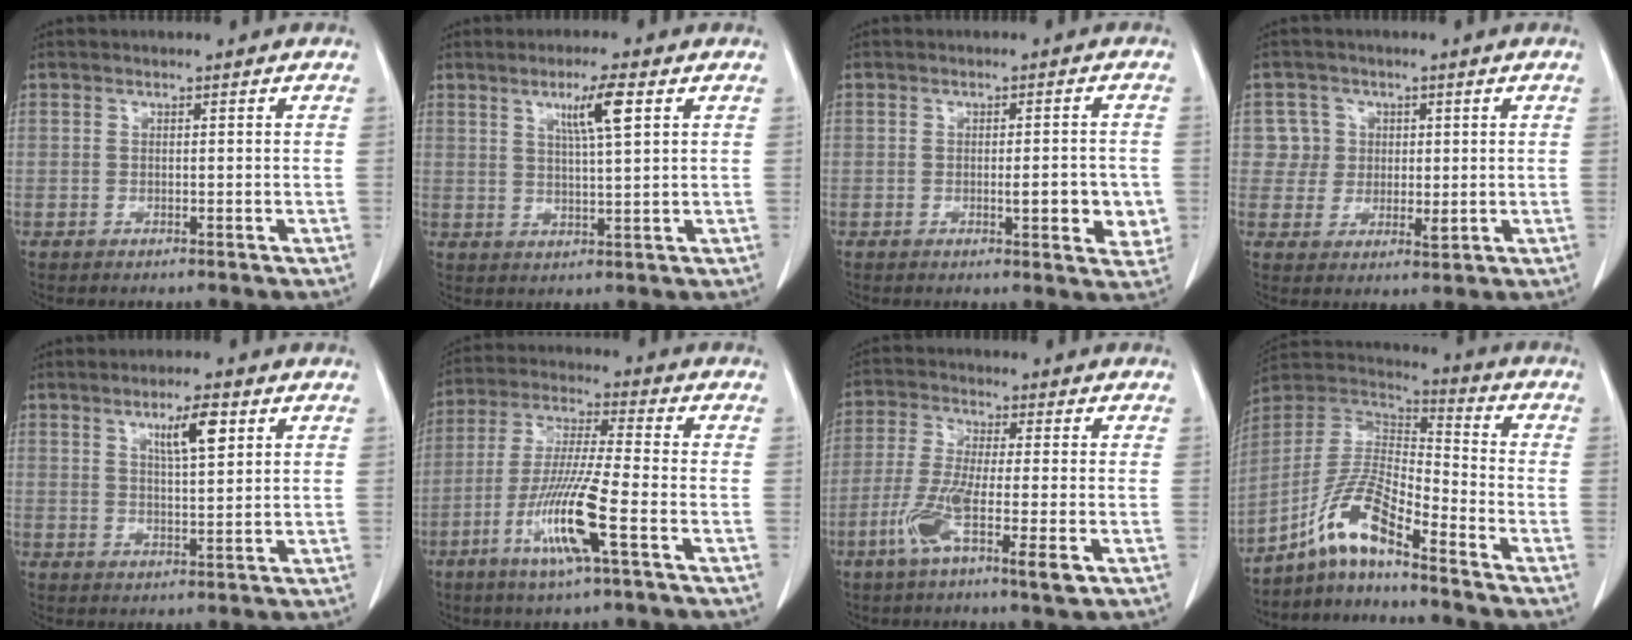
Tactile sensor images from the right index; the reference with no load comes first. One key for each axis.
{"total": 5.7, "fx": 2.5, "fy": -0.2, "fz": 5.1, "tx": -0.087, "ty": -0.001, "tz": 0.043}
{"total": 6.0, "fx": -1.2, "fy": 1.5, "fz": 5.7, "tx": -0.066, "ty": -0.003, "tz": -0.013}
{"total": 4.6, "fx": 1.2, "fy": 4.4, "fz": 0.3, "tx": 0.010, "ty": 0.004, "tz": 0.021}
{"total": 5.6, "fx": 2.7, "fy": 0.9, "fz": 4.8, "tx": -0.082, "ty": 0.000, "tz": 0.046}
{"total": 12.2, "fx": -4.9, "fy": -0.3, "fz": 11.2, "tx": -0.225, "ty": -0.019, "tz": -0.097}
{"total": 9.8, "fx": -3.9, "fy": 0.4, "fz": 9.0, "tx": -0.172, "ty": -0.021, "tz": -0.075}
{"total": 10.2, "fx": -7.4, "fy": 1.0, "fz": 7.0, "tx": -0.157, "ty": 0.015, "tz": -0.142}